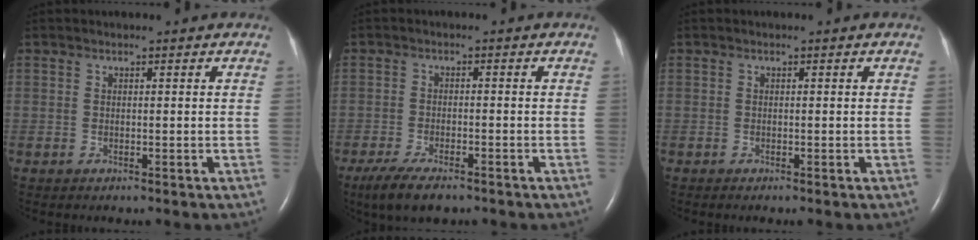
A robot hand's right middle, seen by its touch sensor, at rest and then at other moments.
{"total": 7.0, "force": [-5.1, 2.0, 4.4], "torque": [-0.080, -0.014, -0.083]}
{"total": 0.0}